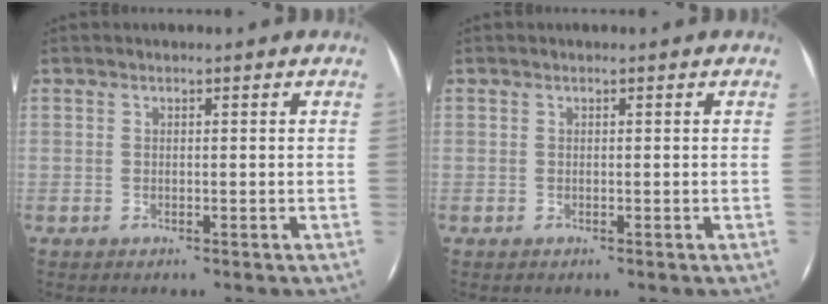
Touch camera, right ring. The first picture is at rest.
{"total": 0.0}